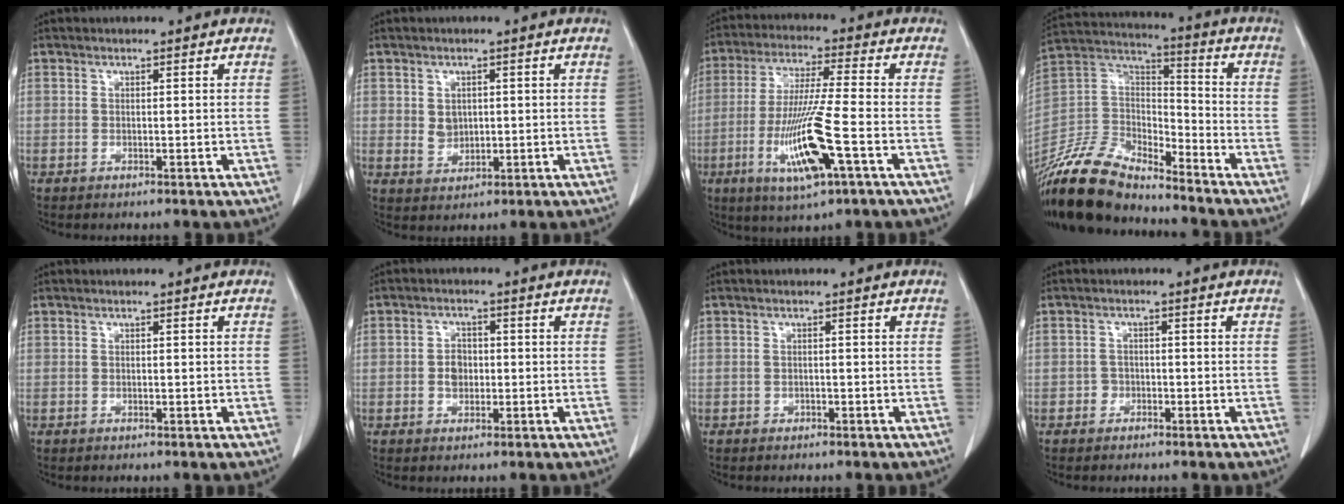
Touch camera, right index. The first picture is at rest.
{"total": 2.9, "force": [0.4, 2.3, 1.6], "torque": [-0.029, 0.000, 0.018]}
{"total": 13.2, "force": [-4.4, 0.3, 12.5], "torque": [-0.253, -0.022, -0.078]}
{"total": 16.6, "force": [-14.6, 5.0, 6.2], "torque": [-0.116, 0.021, -0.275]}
{"total": 0.0}
{"total": 2.7, "force": [-0.5, 2.1, 1.7], "torque": [-0.026, 0.008, -0.006]}
{"total": 0.6, "force": [-0.5, 0.3, 0.0], "torque": [-0.002, 0.004, -0.007]}
{"total": 1.4, "force": [-1.0, 1.0, 0.1], "torque": [0.004, 0.008, -0.019]}